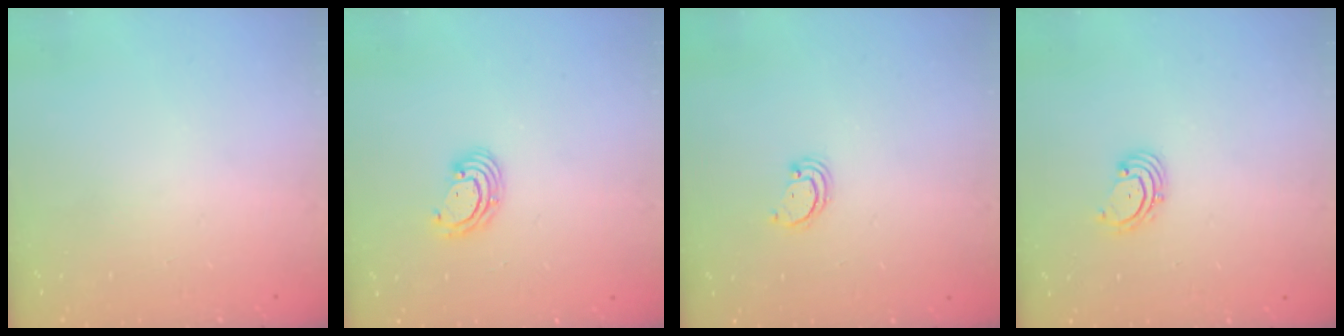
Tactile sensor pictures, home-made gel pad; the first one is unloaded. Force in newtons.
{"total": 3.8, "press": 3.8, "slide": 0.2}
{"total": 2.2, "press": 2.2, "slide": 0.2}
{"total": 2.2, "press": 2.1, "slide": 0.7}